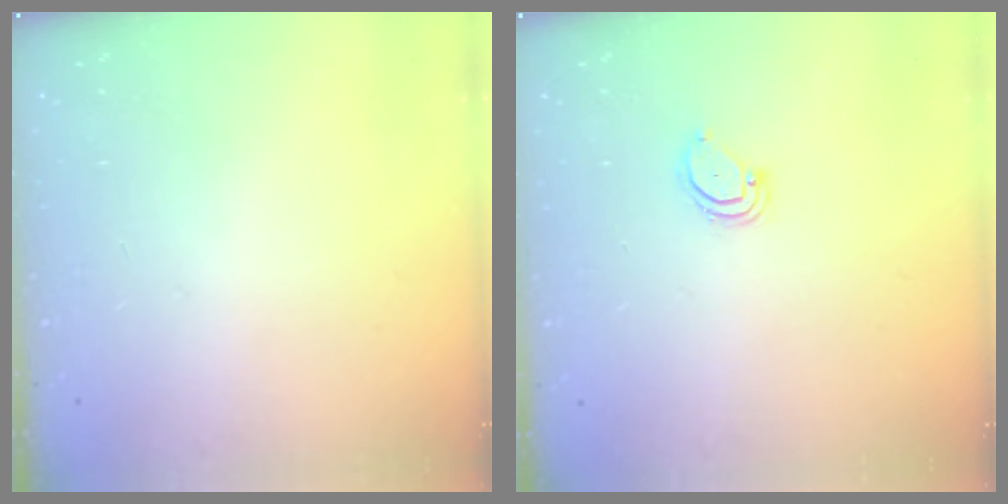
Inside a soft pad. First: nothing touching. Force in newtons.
{"total": 3.6, "press": 3.5, "slide": 0.3}